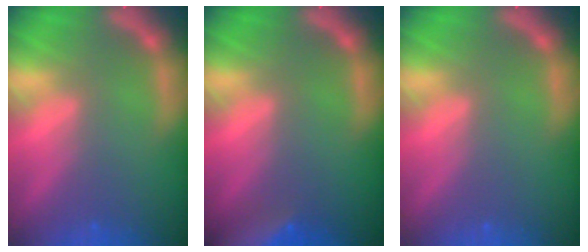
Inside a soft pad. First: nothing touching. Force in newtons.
{"total": 9.4}
{"total": 0.0}